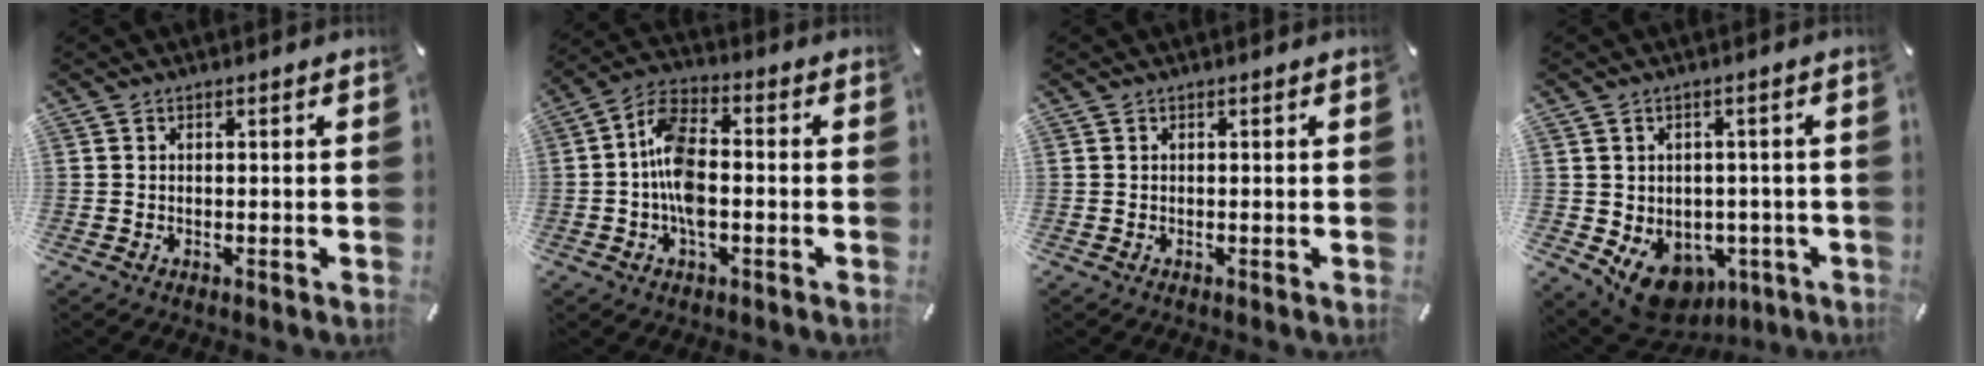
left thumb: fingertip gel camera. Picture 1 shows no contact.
{"total": 9.6, "force": [-1.9, 5.1, 7.9], "torque": [-0.163, 0.010, -0.035]}
{"total": 0.0}
{"total": 9.5, "force": [-4.4, 7.3, 4.3], "torque": [-0.067, 0.017, -0.070]}